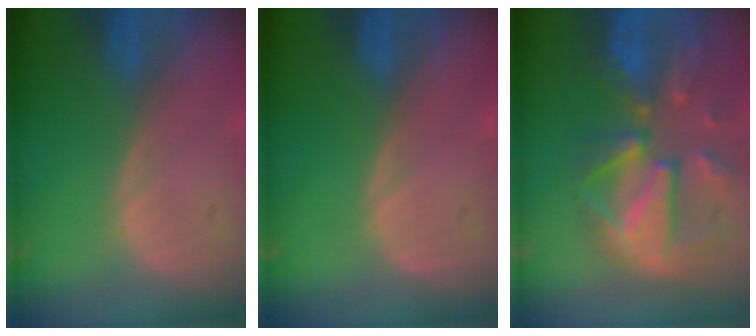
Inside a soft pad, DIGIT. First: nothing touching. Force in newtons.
{"total": 0.0}
{"total": 12.1, "press": 10.5, "slide": 6.0}